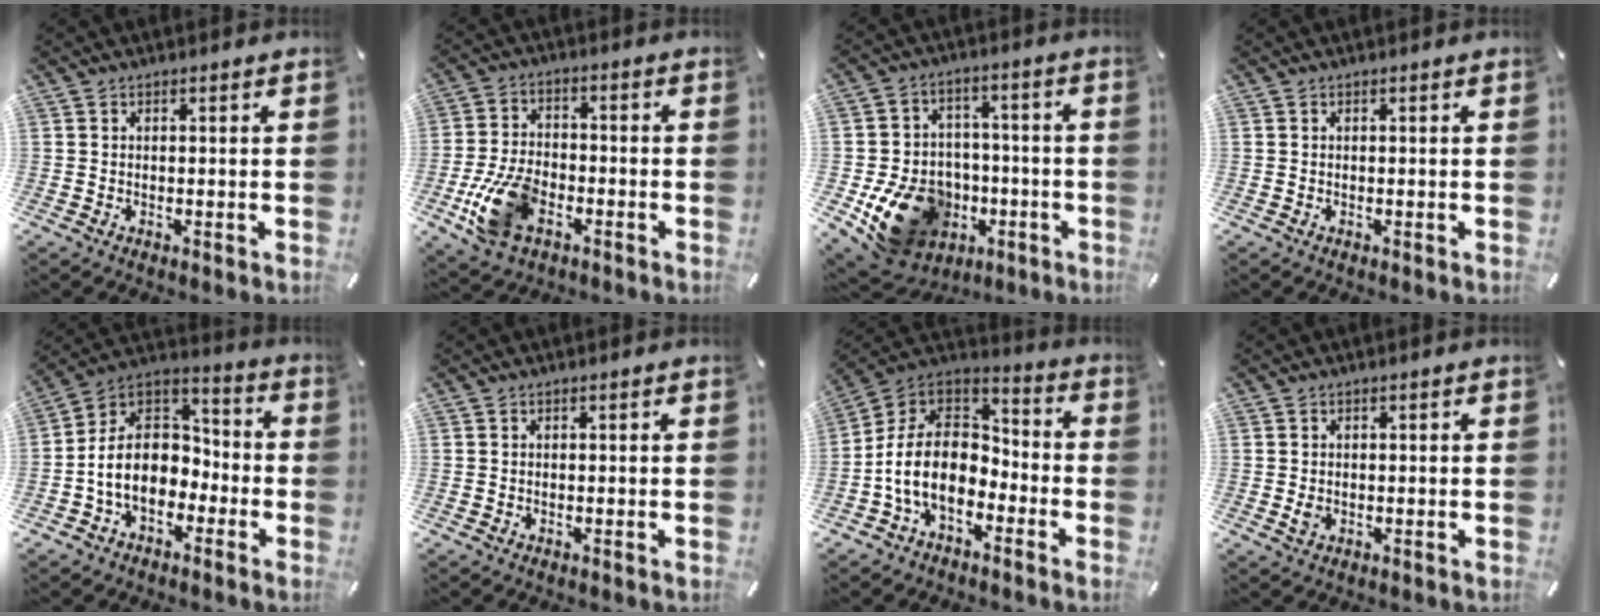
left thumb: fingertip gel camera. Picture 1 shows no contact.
{"total": 12.9, "force": [-5.1, 7.8, 8.9], "torque": [-0.189, 0.012, -0.089]}
{"total": 18.2, "force": [-6.0, 14.3, 9.4], "torque": [-0.157, 0.031, -0.084]}
{"total": 0.0}
{"total": 12.5, "force": [-4.0, 9.7, 6.9], "torque": [-0.168, 0.014, -0.076]}
{"total": 0.0}
{"total": 14.0, "force": [-5.4, 9.6, 8.6], "torque": [-0.191, 0.019, -0.100]}
{"total": 1.6, "force": [-0.2, 1.2, 1.1], "torque": [-0.019, 0.002, -0.003]}